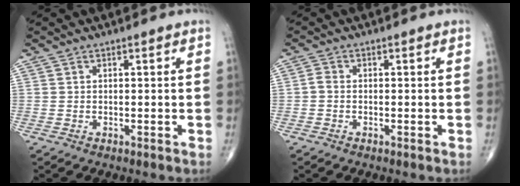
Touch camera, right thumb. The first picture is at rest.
{"total": 1.2, "force": [-0.4, 0.8, 0.9], "torque": [-0.017, 0.000, -0.013]}